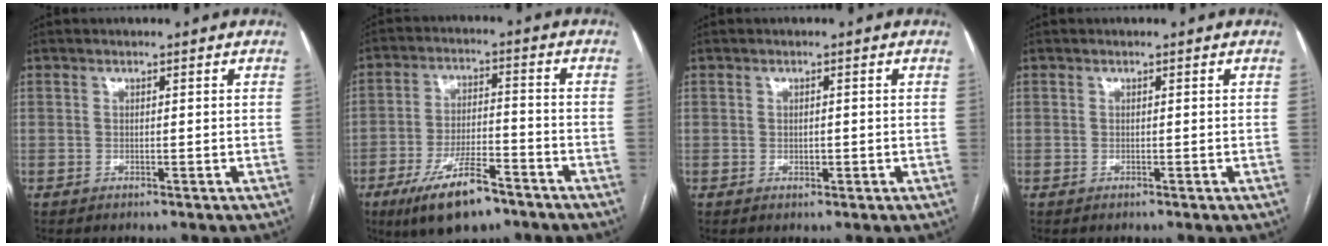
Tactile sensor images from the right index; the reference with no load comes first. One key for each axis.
{"total": 11.6, "fx": -7.4, "fy": 3.4, "fz": 8.2, "tx": -0.153, "ty": -0.009, "tz": -0.125}
{"total": 1.1, "fx": -0.1, "fy": 0.8, "fz": 0.8, "tx": -0.012, "ty": 0.000, "tz": 0.002}
{"total": 0.0}